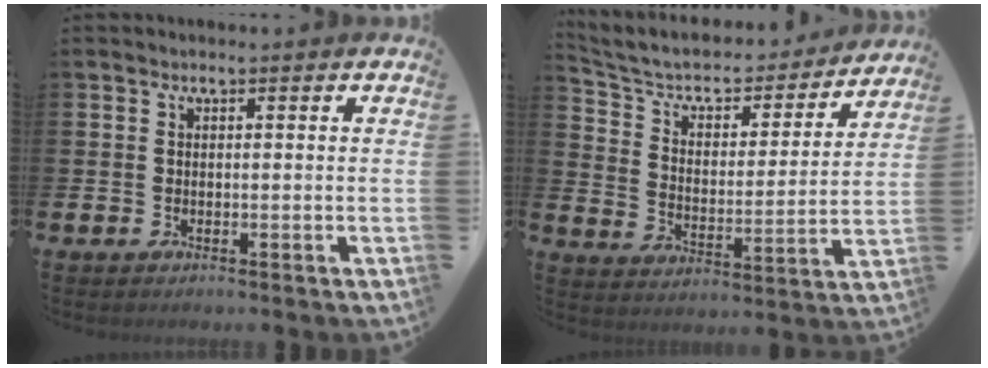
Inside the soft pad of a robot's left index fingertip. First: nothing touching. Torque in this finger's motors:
{"motor_torque": [-0.95, -0.88, 0.13, 0.10]}